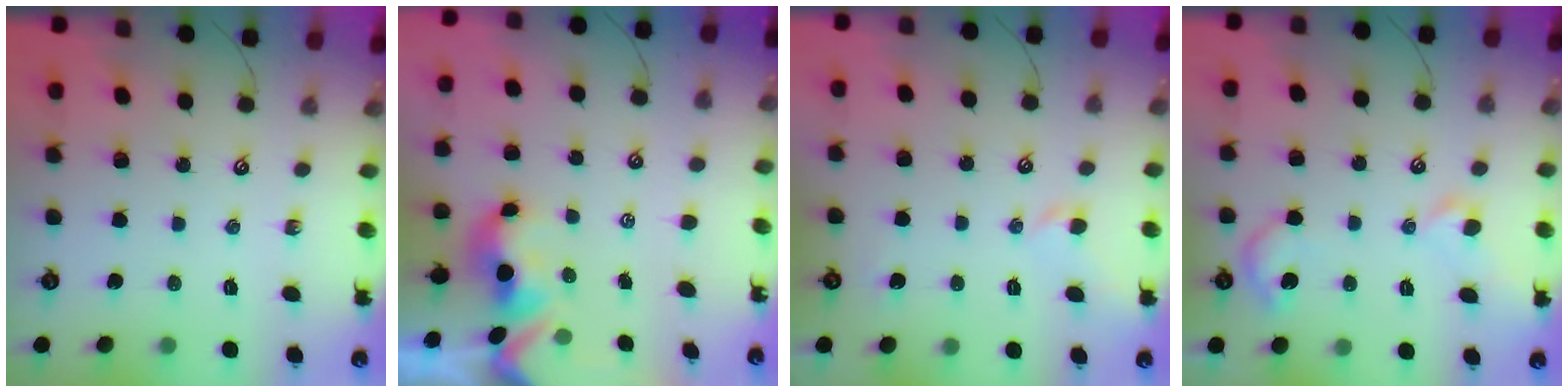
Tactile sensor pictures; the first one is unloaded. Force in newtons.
{"total": 2.2, "press": 2.1, "slide": 0.7}
{"total": 2.3, "press": 2.1, "slide": 0.9}
{"total": 4.1, "press": 4.1, "slide": 0.6}